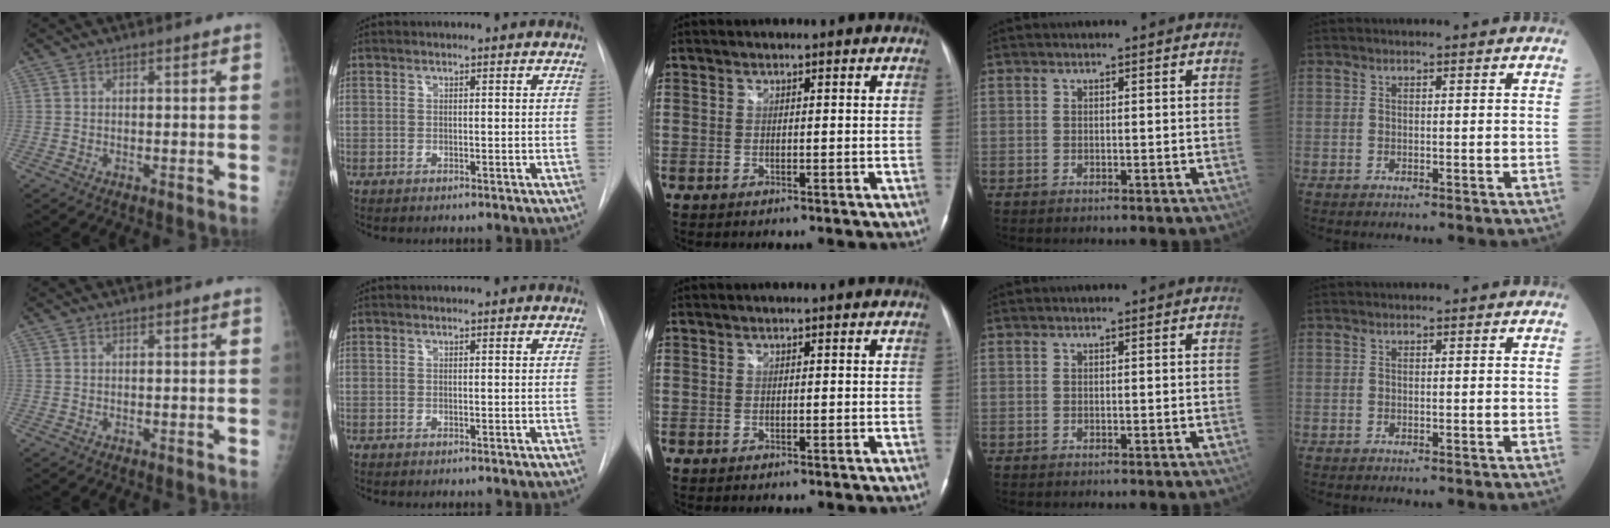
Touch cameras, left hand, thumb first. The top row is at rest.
{}